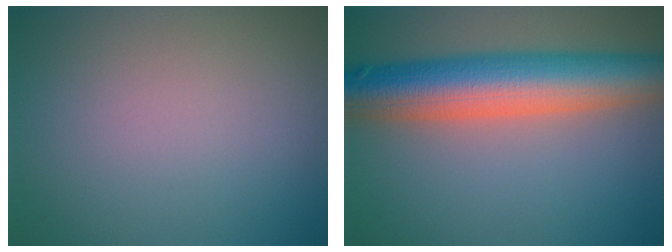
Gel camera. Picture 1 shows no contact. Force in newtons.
{"total": 10.1, "press": 10.1, "slide": 0.4}